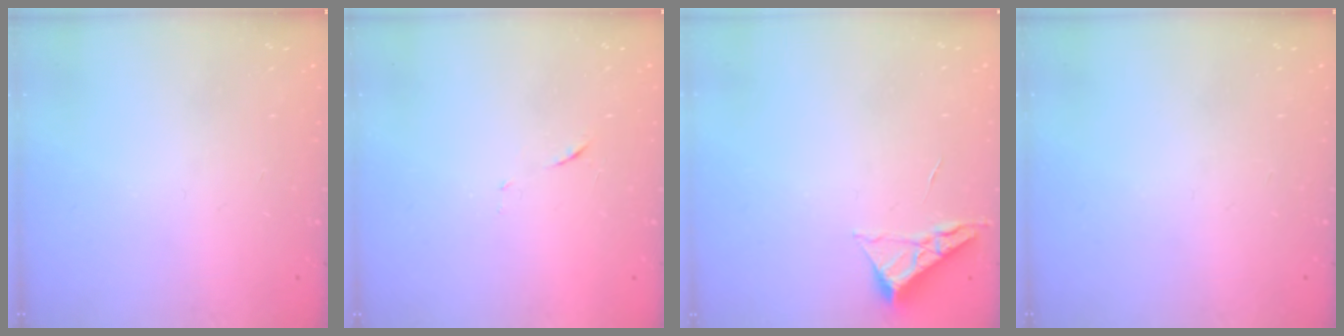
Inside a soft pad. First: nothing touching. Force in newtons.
{"total": 6.7, "press": 6.6, "slide": 0.6}
{"total": 3.8, "press": 3.8, "slide": 0.5}
{"total": 0.0}